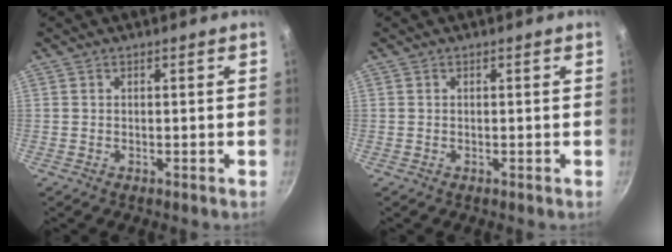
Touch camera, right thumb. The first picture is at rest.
{"total": 0.0}